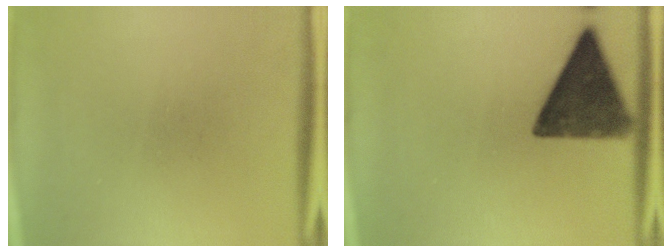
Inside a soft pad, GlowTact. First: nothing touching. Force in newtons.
{"total": 13.2}